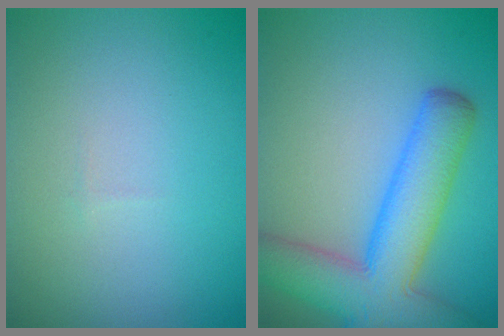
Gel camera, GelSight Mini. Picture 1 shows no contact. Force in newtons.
{"total": 7.7, "press": 7.7, "slide": 0.7}